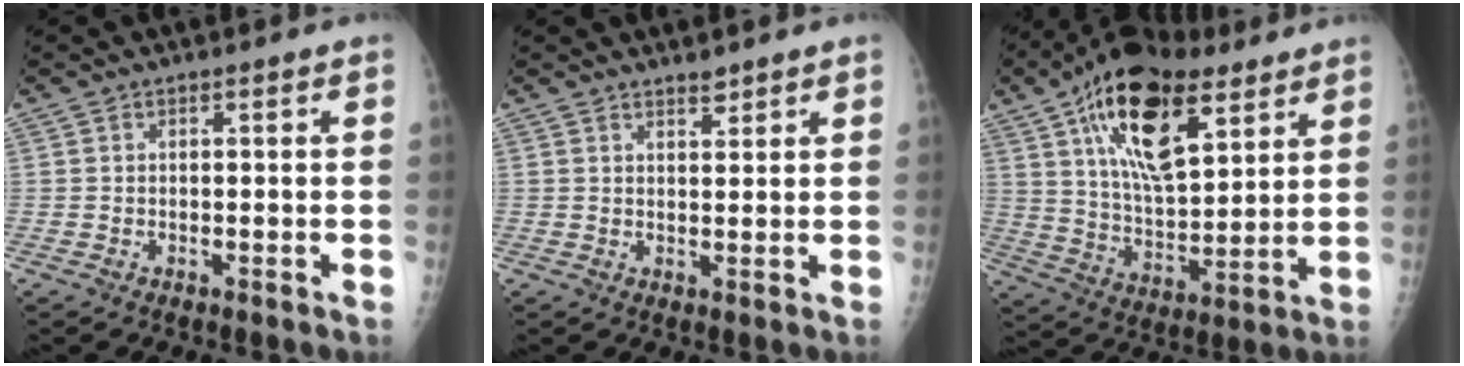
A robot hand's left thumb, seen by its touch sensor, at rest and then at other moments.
{"total": 2.0, "force": [1.8, 0.6, 0.6], "torque": [0.000, -0.015, 0.029]}
{"total": 21.3, "force": [11.0, 9.6, 15.5], "torque": [-0.238, -0.039, 0.191]}